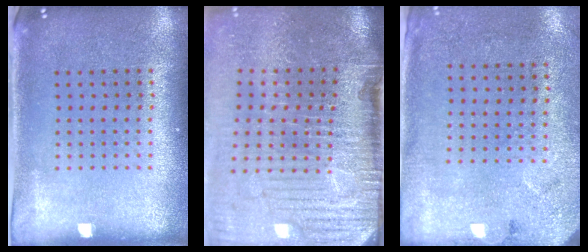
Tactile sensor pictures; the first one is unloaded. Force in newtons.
{"total": 5.4, "press": 4.4, "slide": 3.2}
{"total": 2.7, "press": 2.2, "slide": 1.6}